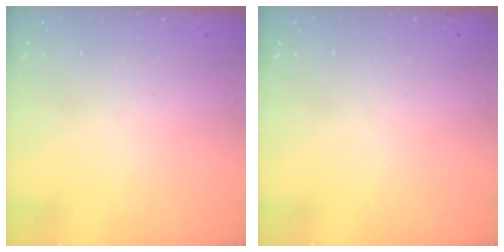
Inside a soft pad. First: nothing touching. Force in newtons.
{"total": 0.0}